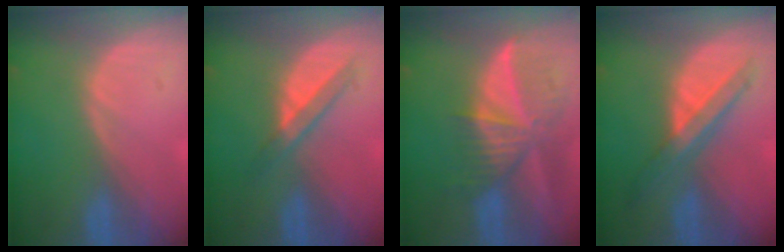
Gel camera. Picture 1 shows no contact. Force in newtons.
{"total": 3.9, "press": 3.7, "slide": 1.1}
{"total": 9.7, "press": 8.4, "slide": 4.8}
{"total": 7.2, "press": 6.1, "slide": 3.8}